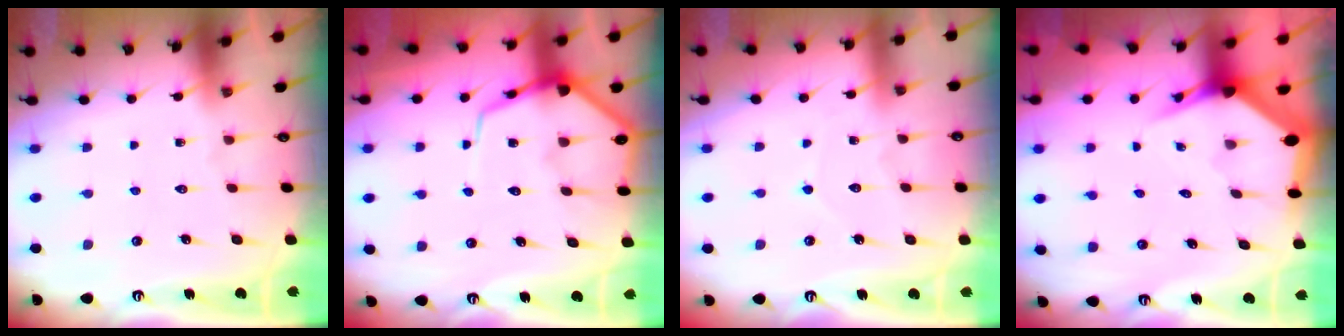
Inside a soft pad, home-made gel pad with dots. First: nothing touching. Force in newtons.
{"total": 9.5, "press": 9.5, "slide": 0.9}
{"total": 3.2, "press": 3.2, "slide": 0.3}
{"total": 4.3, "press": 4.2, "slide": 0.4}